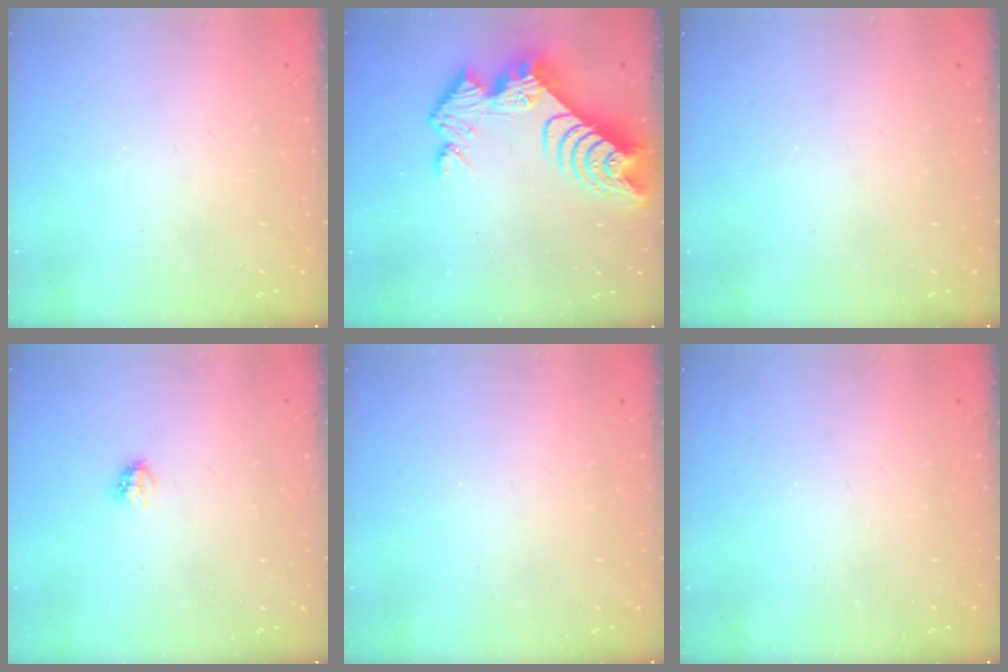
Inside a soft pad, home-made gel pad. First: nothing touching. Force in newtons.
{"total": 16.6, "press": 16.6, "slide": 1.4}
{"total": 0.0}
{"total": 2.8, "press": 2.8, "slide": 0.3}
{"total": 0.0}
{"total": 0.0}